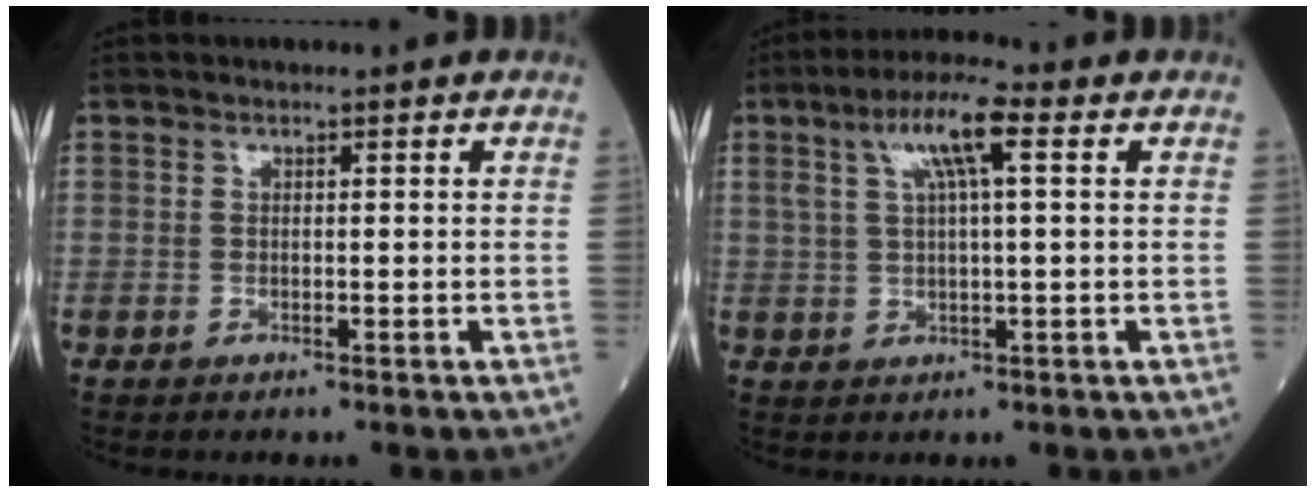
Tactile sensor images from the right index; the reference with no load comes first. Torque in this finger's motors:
{"motor_torque": [0.58, 0.09, 0.23, 0.05]}